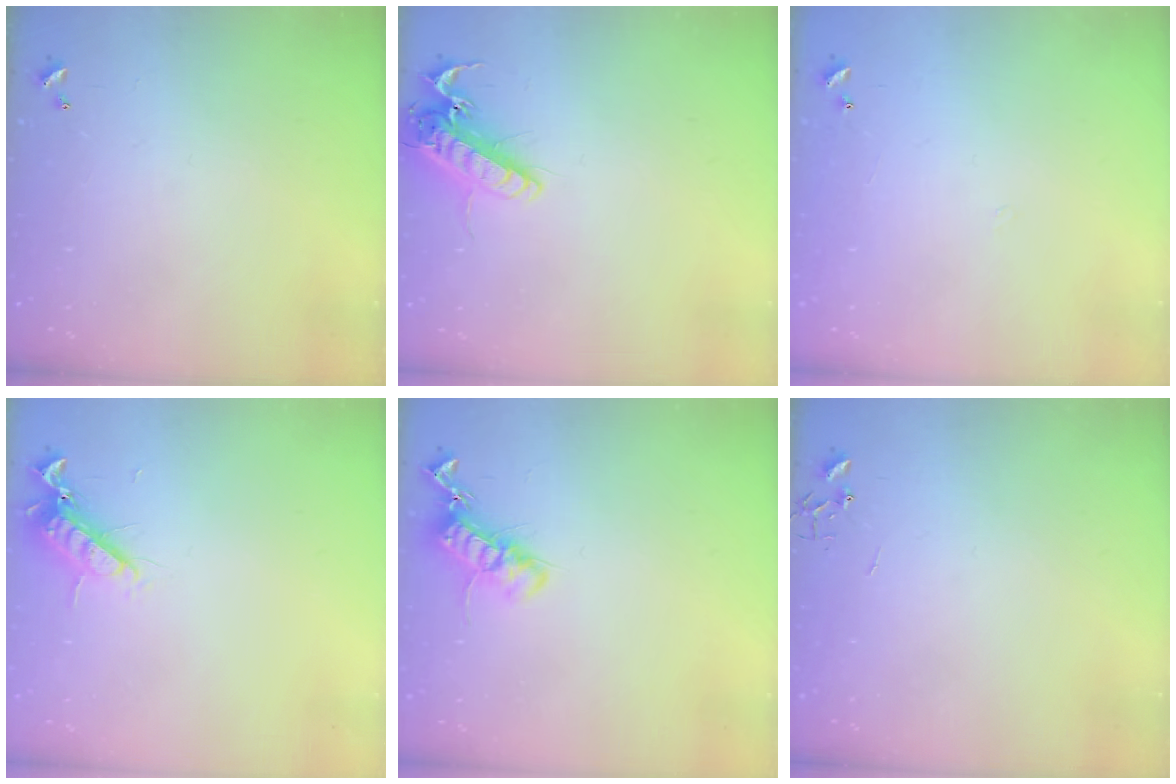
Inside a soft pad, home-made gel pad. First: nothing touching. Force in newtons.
{"total": 13.4, "press": 13.2, "slide": 2.5}
{"total": 3.8, "press": 3.8, "slide": 0.5}
{"total": 11.1, "press": 11.1, "slide": 1.3}
{"total": 13.3, "press": 13.3, "slide": 0.3}
{"total": 0.0}